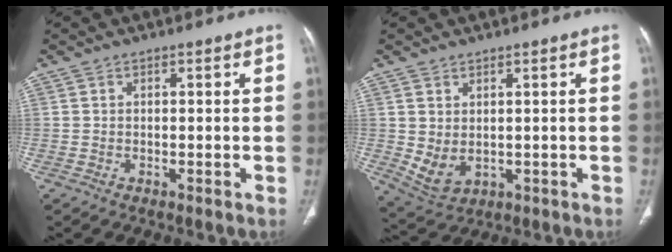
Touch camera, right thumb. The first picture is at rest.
{"total": 5.2, "force": [0.3, 3.5, 3.8], "torque": [-0.073, -0.006, 0.028]}